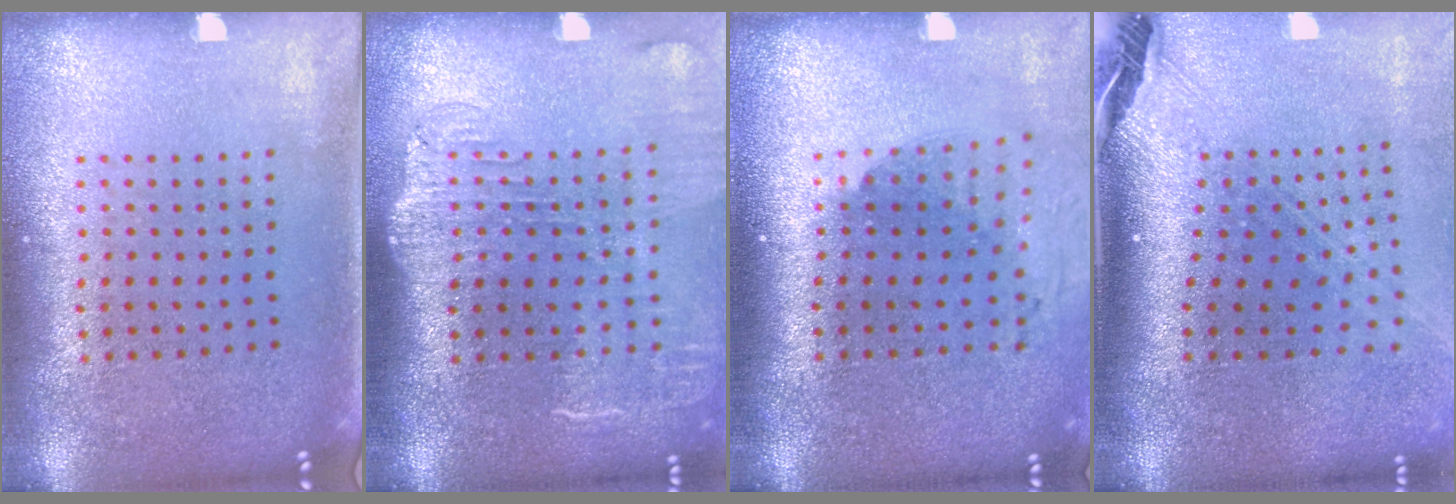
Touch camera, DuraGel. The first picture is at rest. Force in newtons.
{"total": 1.9, "press": 1.5, "slide": 1.2}
{"total": 2.0, "press": 1.5, "slide": 1.4}
{"total": 2.9, "press": 2.1, "slide": 2.0}